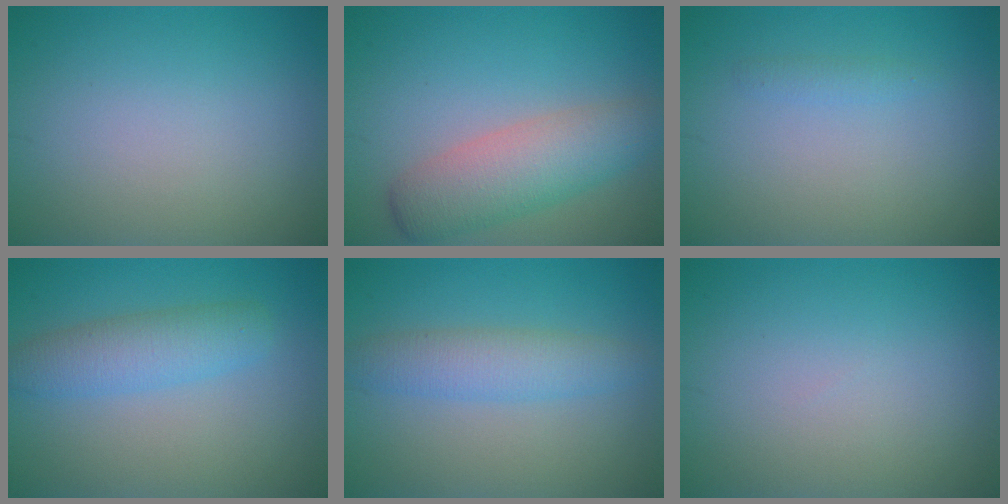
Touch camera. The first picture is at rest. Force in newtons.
{"total": 5.4, "press": 5.4, "slide": 0.3}
{"total": 0.8, "press": 0.8, "slide": 0.1}
{"total": 3.8, "press": 3.8, "slide": 0.2}
{"total": 3.4, "press": 3.4, "slide": 0.1}
{"total": 0.0}